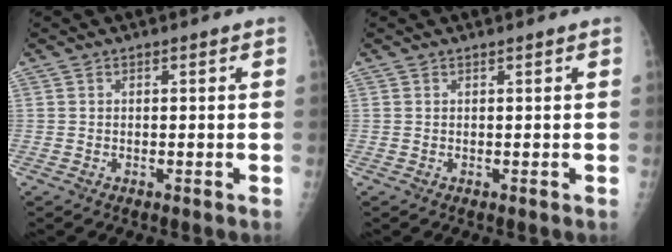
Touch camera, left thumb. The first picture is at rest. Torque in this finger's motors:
{"motor_torque": [-0.24, -0.13, -0.04, 0.13, 0.00]}